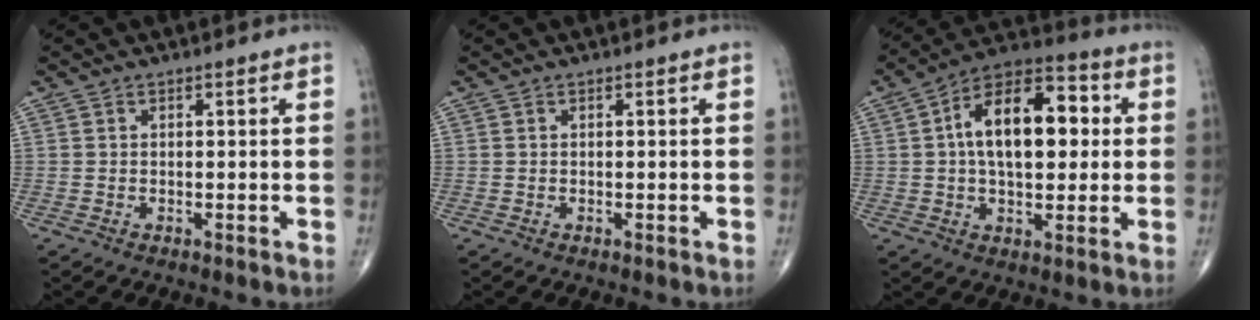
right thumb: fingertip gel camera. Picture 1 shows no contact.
{"total": 0.0}
{"total": 17.3, "force": [2.5, 9.3, 14.4], "torque": [-0.211, 0.026, 0.032]}